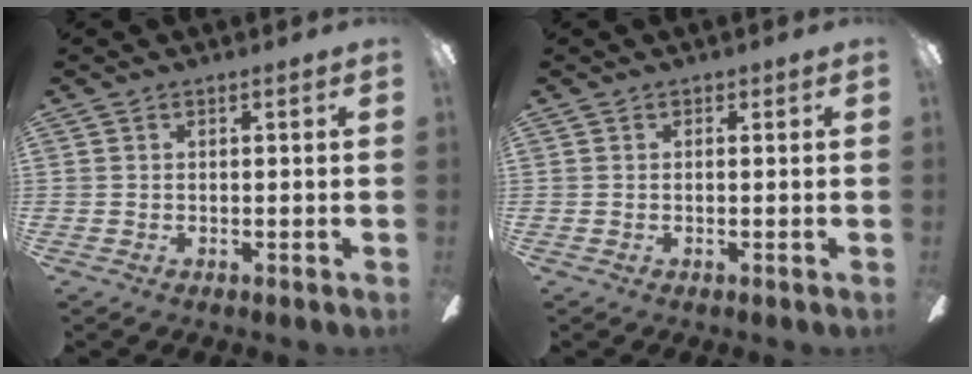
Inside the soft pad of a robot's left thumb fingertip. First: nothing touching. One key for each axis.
{"total": 0.0}